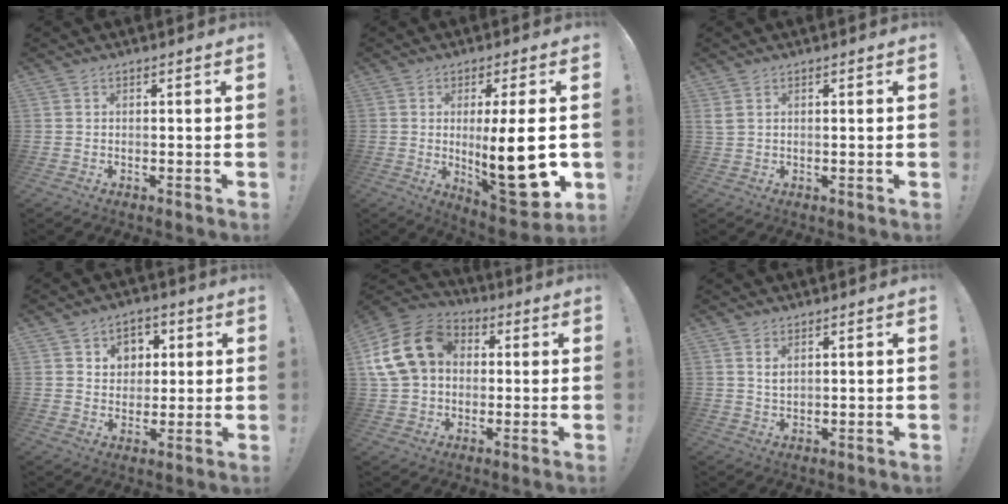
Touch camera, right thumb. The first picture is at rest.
{"total": 18.2, "force": [-0.8, 4.8, 17.5], "torque": [-0.258, -0.019, -0.007]}
{"total": 1.7, "force": [0.8, 0.5, 1.5], "torque": [-0.038, 0.004, 0.018]}
{"total": 6.7, "force": [2.5, 5.9, 1.7], "torque": [-0.028, -0.020, 0.049]}
{"total": 17.3, "force": [4.0, 13.8, 9.6], "torque": [-0.175, 0.008, 0.081]}
{"total": 2.5, "force": [1.4, 1.0, 1.8], "torque": [-0.023, -0.009, 0.023]}